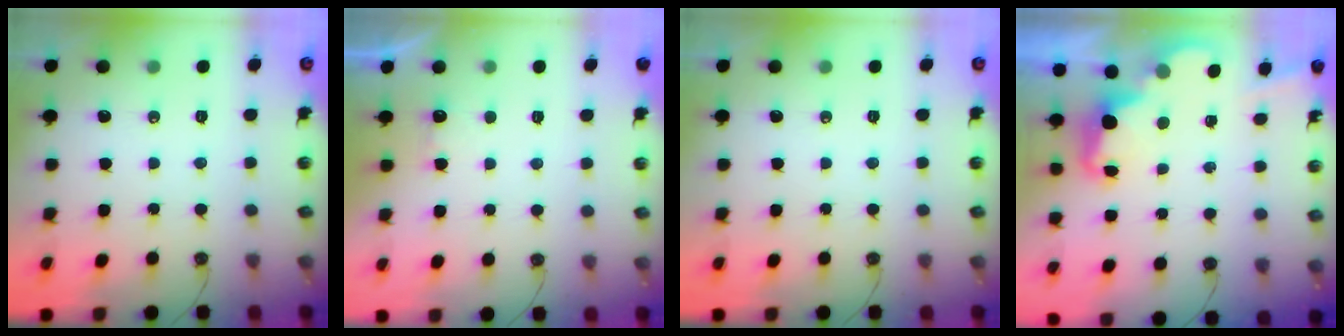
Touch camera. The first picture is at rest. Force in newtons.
{"total": 2.0, "press": 1.8, "slide": 0.9}
{"total": 0.0}
{"total": 2.4, "press": 2.3, "slide": 0.5}